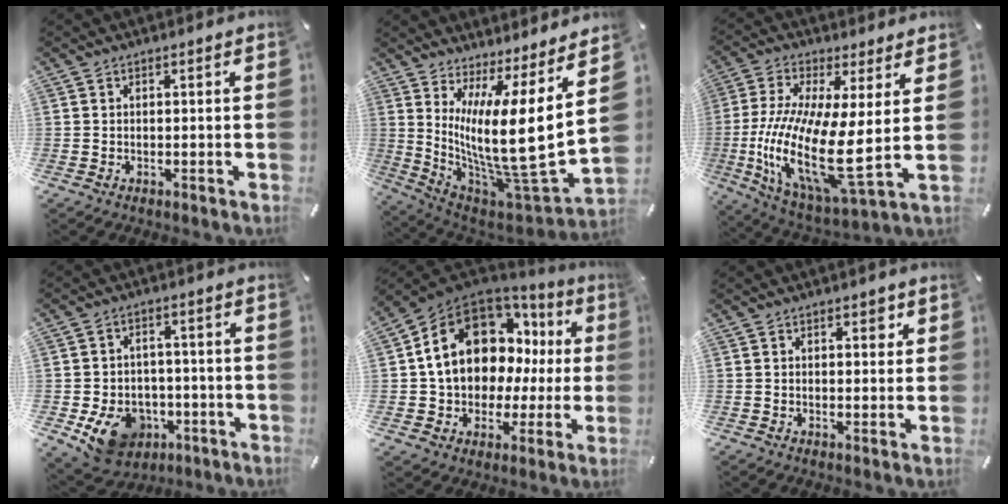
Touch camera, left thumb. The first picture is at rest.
{"total": 17.4, "force": [4.6, 3.3, 16.4], "torque": [-0.302, -0.087, 0.075]}
{"total": 20.2, "force": [-0.7, 6.0, 19.3], "torque": [-0.416, -0.043, -0.011]}
{"total": 11.0, "force": [-4.3, 8.5, 5.4], "torque": [-0.099, 0.024, -0.069]}
{"total": 17.4, "force": [6.1, 13.1, 9.8], "torque": [-0.180, -0.035, 0.117]}
{"total": 2.9, "force": [1.3, 1.7, 1.9], "torque": [-0.019, -0.003, 0.015]}